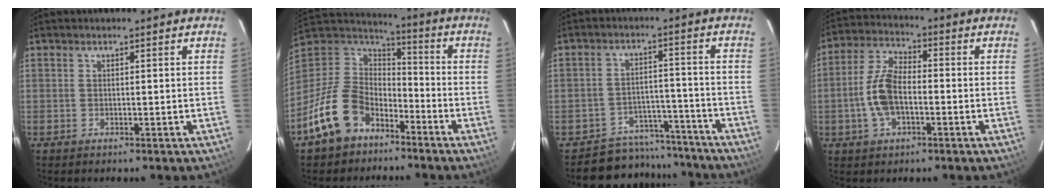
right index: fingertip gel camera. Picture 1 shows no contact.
{"total": 15.3, "force": [-9.3, 10.2, 6.5], "torque": [-0.159, 0.020, -0.156]}
{"total": 10.7, "force": [-9.4, 5.1, 0.4], "torque": [-0.015, 0.047, -0.124]}
{"total": 9.3, "force": [-2.2, 5.0, 7.5], "torque": [-0.161, 0.013, -0.040]}